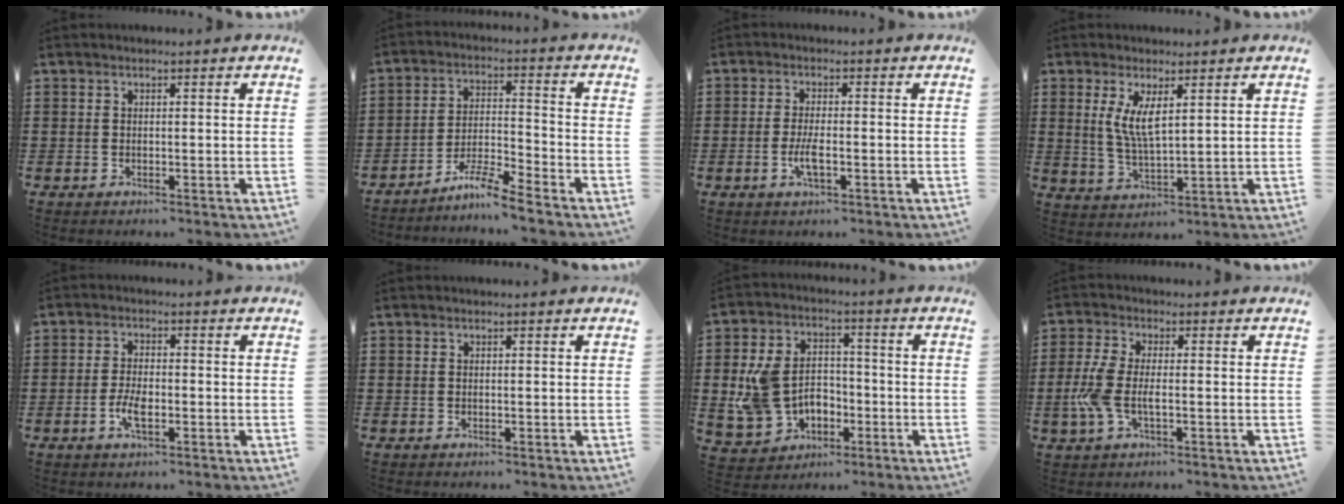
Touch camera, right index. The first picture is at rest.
{"total": 6.1, "force": [-5.5, -0.5, 2.7], "torque": [-0.068, -0.011, -0.110]}
{"total": 3.5, "force": [-1.1, 0.8, 3.2], "torque": [-0.070, -0.005, -0.023]}
{"total": 5.2, "force": [1.9, 1.3, 4.6], "torque": [-0.097, -0.001, 0.034]}
{"total": 4.0, "force": [-1.3, 1.4, 3.5], "torque": [-0.074, -0.001, -0.026]}
{"total": 0.0}
{"total": 9.0, "force": [-0.8, 7.0, 5.7], "torque": [-0.155, 0.015, -0.016]}
{"total": 5.3, "force": [-1.2, 2.2, 4.6], "torque": [-0.121, -0.009, -0.032]}